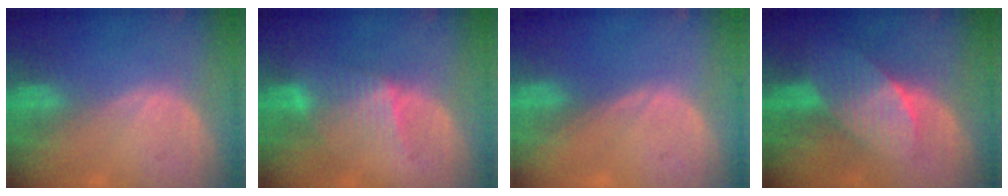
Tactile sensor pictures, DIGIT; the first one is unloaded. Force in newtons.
{"total": 5.0, "press": 4.9, "slide": 0.4}
{"total": 0.0}
{"total": 7.4, "press": 6.6, "slide": 3.3}